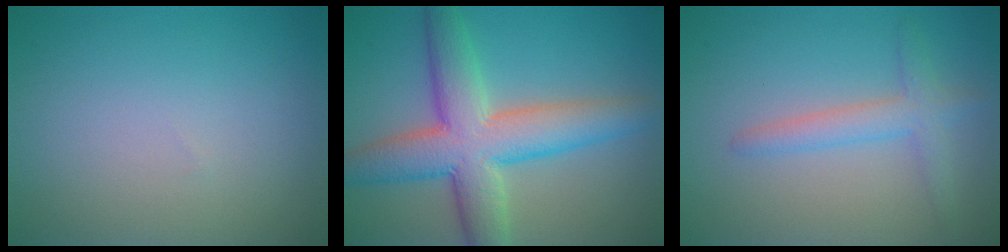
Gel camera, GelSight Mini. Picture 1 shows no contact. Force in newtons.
{"total": 8.5, "press": 8.5, "slide": 0.2}
{"total": 2.7, "press": 2.6, "slide": 0.1}